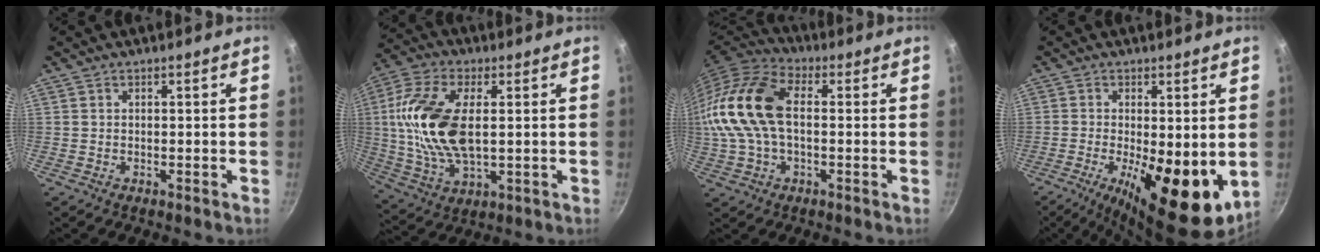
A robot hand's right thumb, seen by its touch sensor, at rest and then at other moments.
{"total": 17.8, "force": [1.9, 9.2, 15.1], "torque": [-0.300, 0.004, 0.032]}
{"total": 17.5, "force": [0.8, 10.4, 14.1], "torque": [-0.286, 0.031, 0.001]}
{"total": 15.7, "force": [-2.7, 6.1, 14.3], "torque": [-0.207, -0.022, -0.032]}